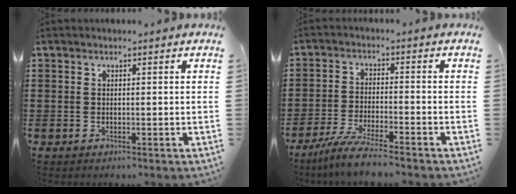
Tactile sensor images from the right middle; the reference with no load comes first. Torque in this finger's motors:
{"motor_torque": [0.40, -0.22, 0.28, 0.04]}